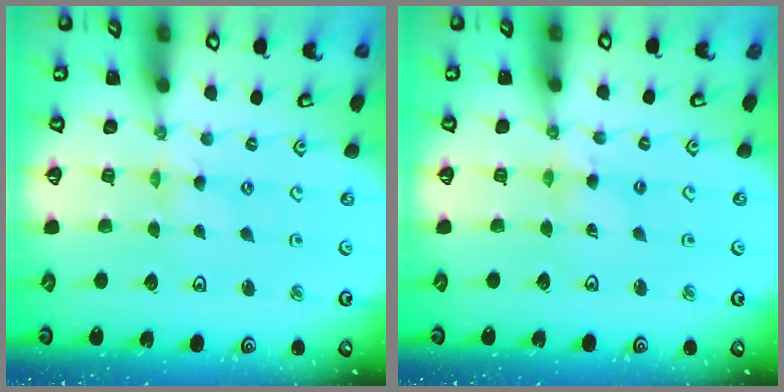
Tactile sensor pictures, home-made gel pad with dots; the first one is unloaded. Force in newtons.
{"total": 2.6, "press": 2.6, "slide": 0.4}